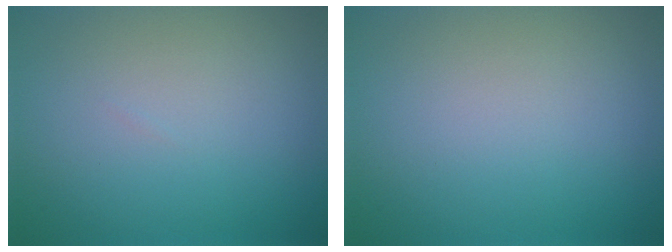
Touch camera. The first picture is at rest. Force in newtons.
{"total": 0.0}